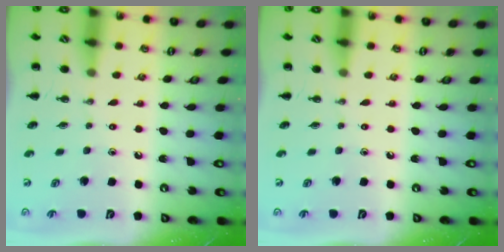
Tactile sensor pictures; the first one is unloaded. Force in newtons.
{"total": 0.0}